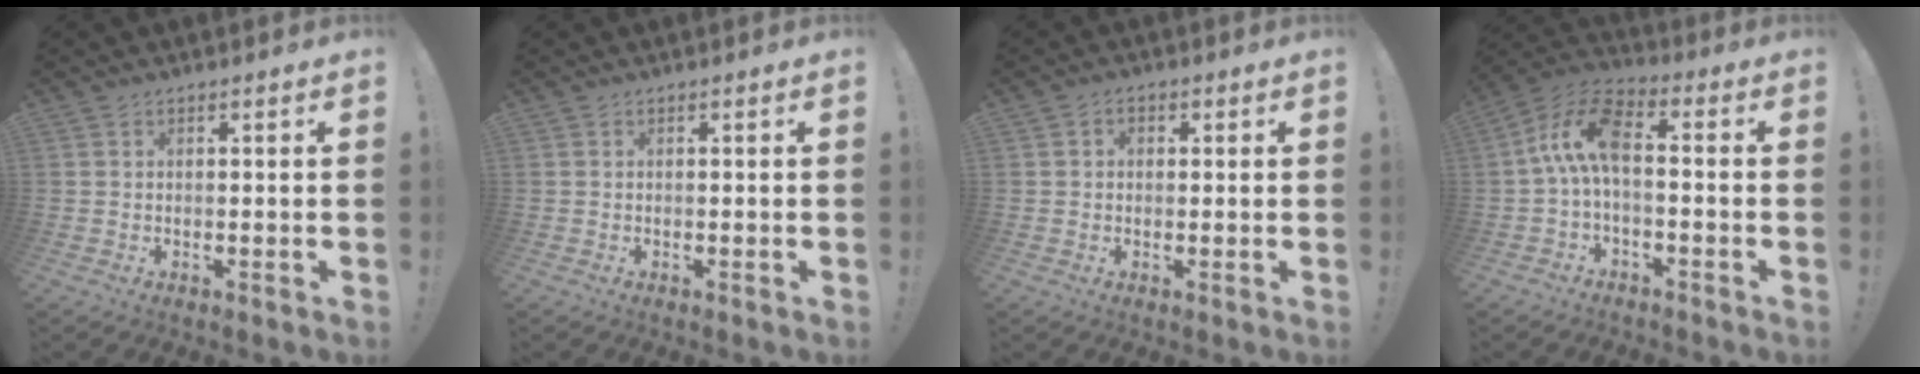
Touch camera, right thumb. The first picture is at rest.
{"total": 0.0}
{"total": 1.8, "force": [0.2, 1.5, 1.0], "torque": [-0.010, 0.004, 0.001]}
{"total": 11.0, "force": [0.0, 5.2, 9.7], "torque": [-0.188, 0.012, 0.001]}